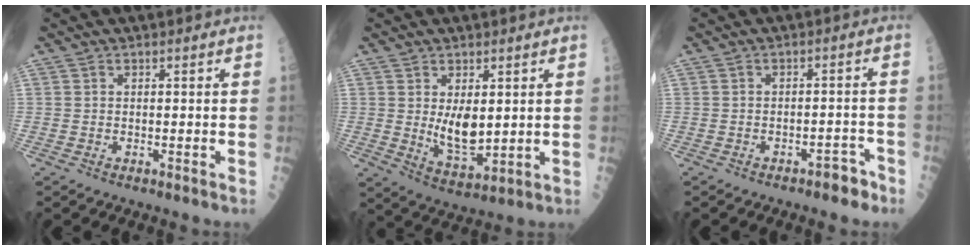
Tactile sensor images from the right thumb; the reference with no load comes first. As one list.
[{"total": 7.6, "force": [1.1, 3.7, 6.5], "torque": [-0.094, -0.023, 0.035]}, {"total": 3.6, "force": [-2.6, 1.6, 1.9], "torque": [-0.012, 0.033, -0.031]}]